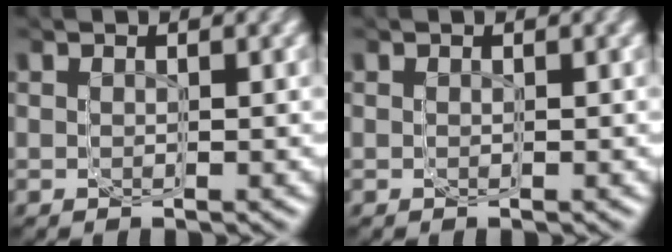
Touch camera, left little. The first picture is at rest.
{"total": 0.0}